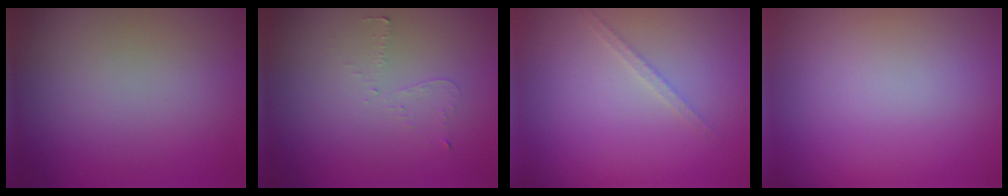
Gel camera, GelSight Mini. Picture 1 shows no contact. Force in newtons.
{"total": 0.7, "press": 0.6, "slide": 0.4}
{"total": 1.1, "press": 1.1, "slide": 0.2}
{"total": 0.0}